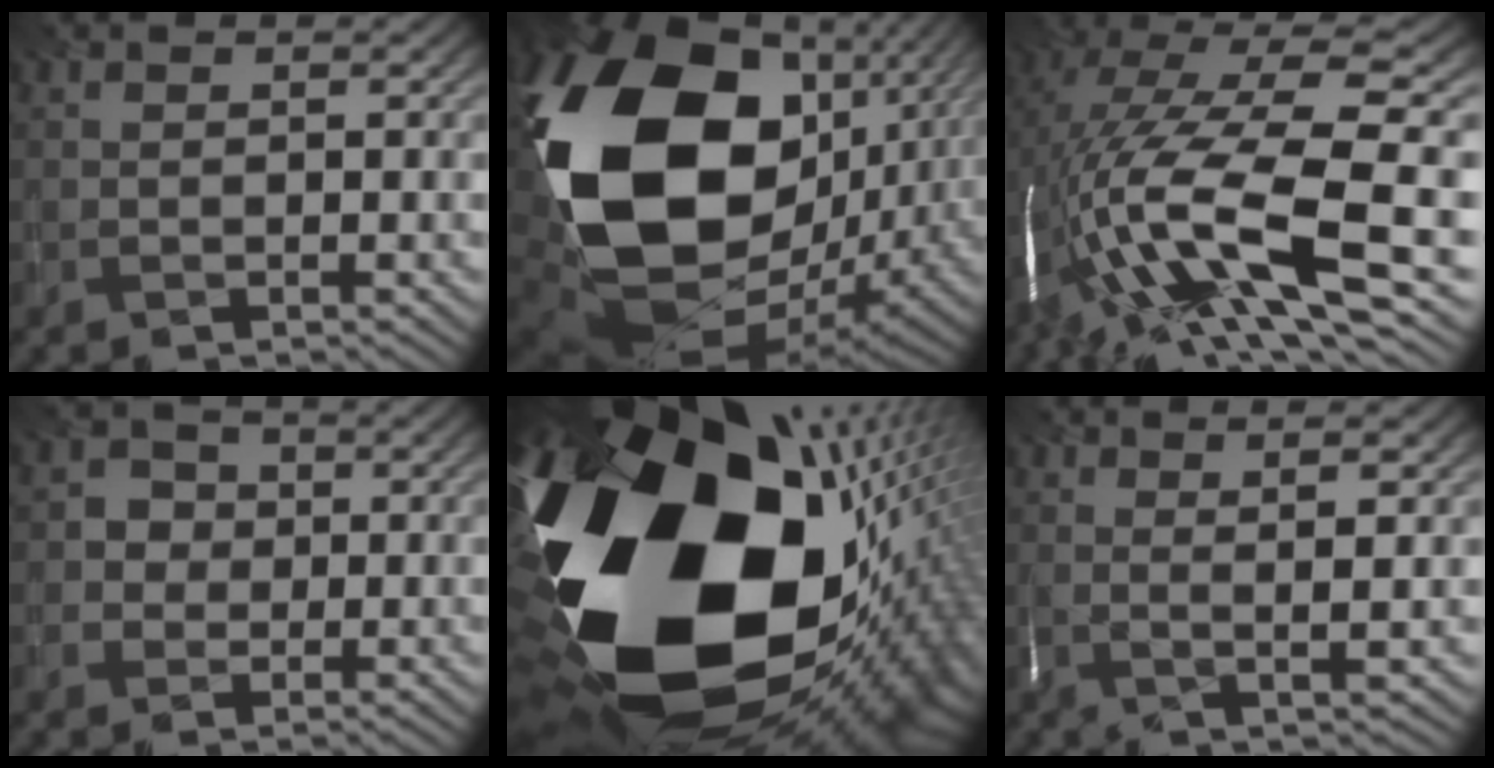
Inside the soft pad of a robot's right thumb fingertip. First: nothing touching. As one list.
[{"total": 22.0, "force": [2.4, 15.4, 15.6], "torque": [-0.409, -0.031, 0.070]}, {"total": 18.8, "force": [-4.3, 5.0, 17.6], "torque": [-0.340, -0.029, -0.064]}, {"total": 2.8, "force": [-0.1, 2.7, 1.0], "torque": [-0.026, 0.003, -0.013]}, {"total": 23.6, "force": [-1.3, 15.0, 18.2], "torque": [-0.366, -0.090, -0.008]}, {"total": 3.6, "force": [1.0, 0.1, 3.5], "torque": [-0.062, 0.003, 0.014]}]